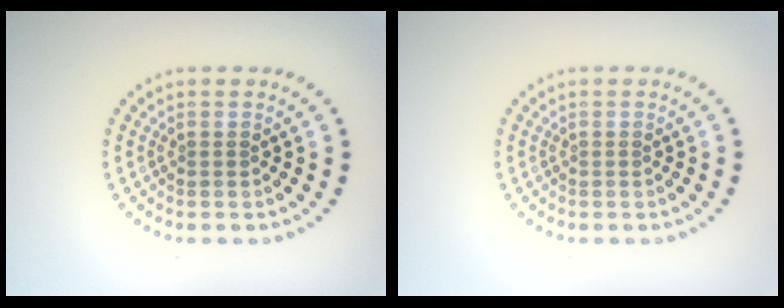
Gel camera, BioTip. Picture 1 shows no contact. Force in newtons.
{"total": 0.0}